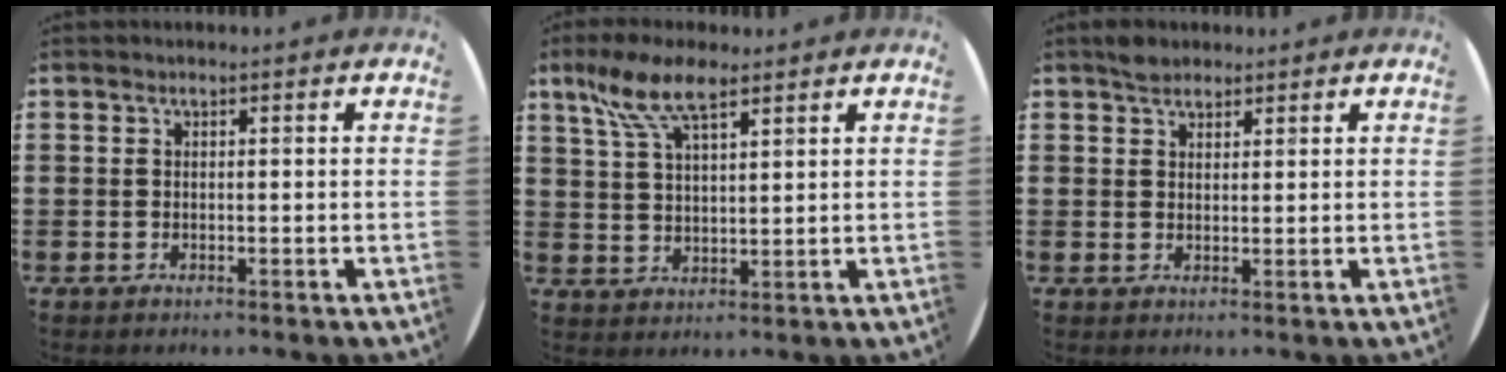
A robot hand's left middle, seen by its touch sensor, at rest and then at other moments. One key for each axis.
{"total": 8.0, "fx": 5.6, "fy": 2.6, "fz": 5.1, "tx": -0.115, "ty": -0.003, "tz": 0.100}
{"total": 2.0, "fx": 1.9, "fy": 0.8, "fz": 0.1, "tx": 0.003, "ty": 0.001, "tz": 0.035}